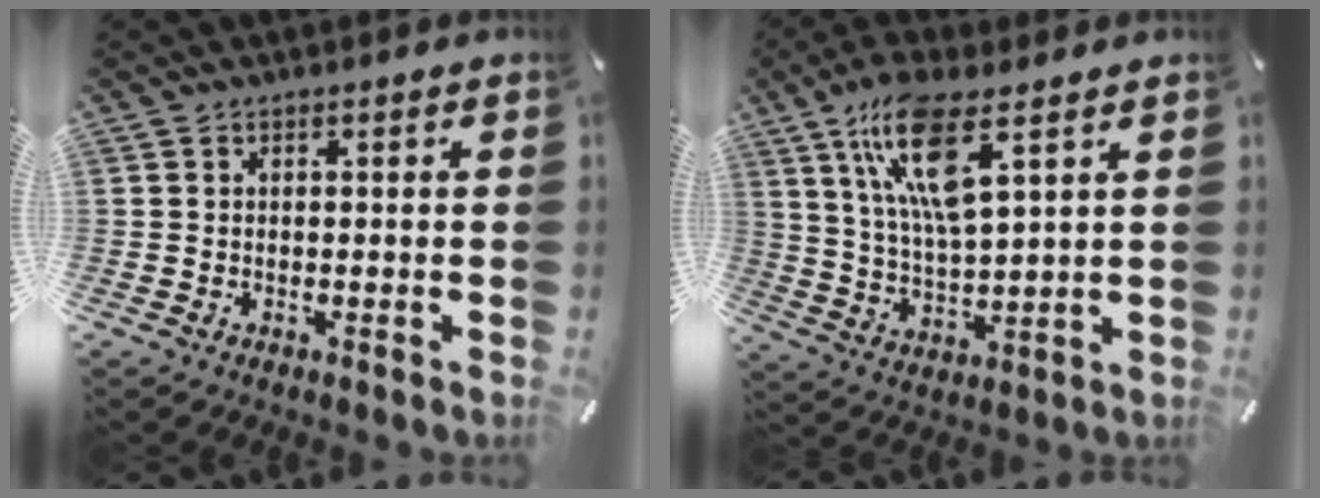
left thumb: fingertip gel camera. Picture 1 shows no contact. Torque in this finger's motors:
{"motor_torque": [0.65, 1.00, 1.37, -1.40, 0.20]}